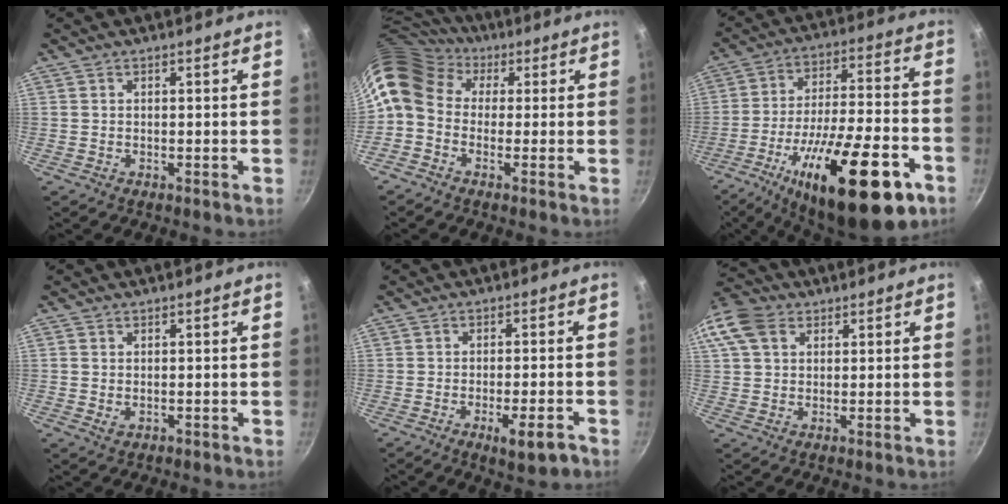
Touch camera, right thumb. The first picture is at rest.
{"total": 12.4, "force": [2.5, 9.8, 7.2], "torque": [-0.132, 0.028, 0.024]}
{"total": 27.9, "force": [-13.3, 9.2, 22.8], "torque": [-0.334, 0.042, -0.203]}
{"total": 1.1, "force": [-0.1, 0.9, 0.7], "torque": [-0.010, -0.003, -0.001]}
{"total": 6.2, "force": [-3.3, 1.5, 5.0], "torque": [-0.065, 0.009, -0.044]}
{"total": 12.8, "force": [4.9, 9.5, 7.1], "torque": [-0.154, 0.021, 0.083]}